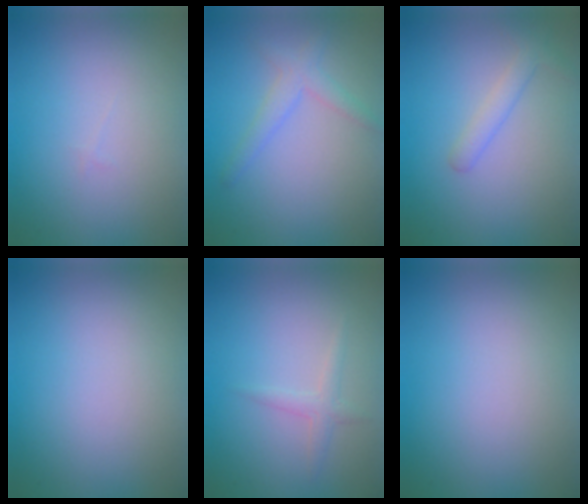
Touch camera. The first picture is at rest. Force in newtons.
{"total": 2.2, "press": 2.2, "slide": 0.1}
{"total": 1.9, "press": 1.9, "slide": 0.0}
{"total": 0.0}
{"total": 1.3, "press": 1.3, "slide": 0.1}
{"total": 0.0}